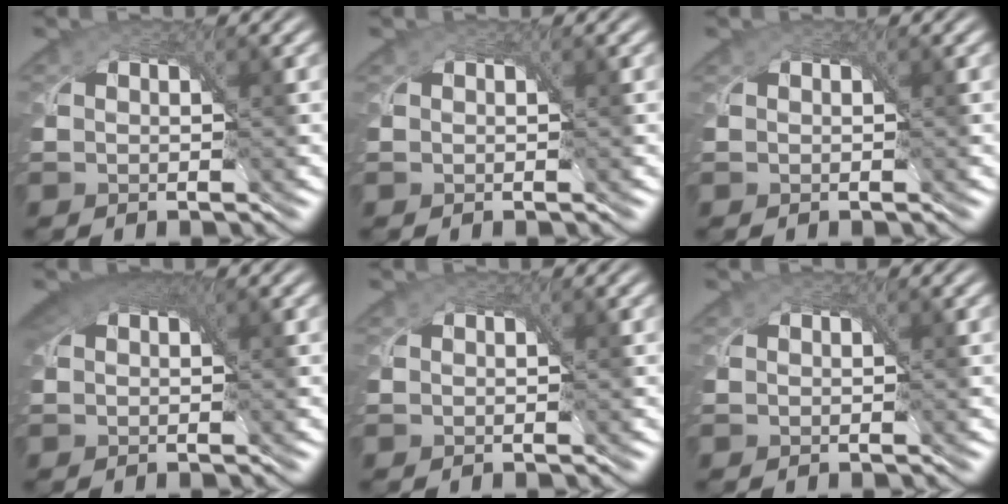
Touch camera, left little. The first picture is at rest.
{"total": 0.0}
{"total": 0.0}
{"total": 5.6, "force": [3.3, 2.7, 3.7], "torque": [-0.061, 0.020, 0.038]}
{"total": 0.0}
{"total": 0.0}